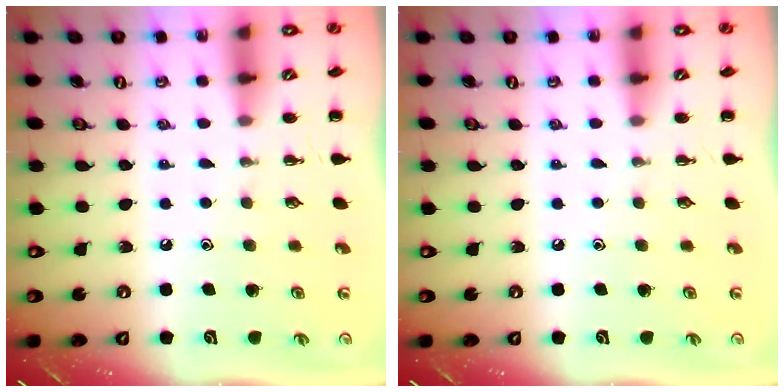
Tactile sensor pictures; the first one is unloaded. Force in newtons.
{"total": 0.0}